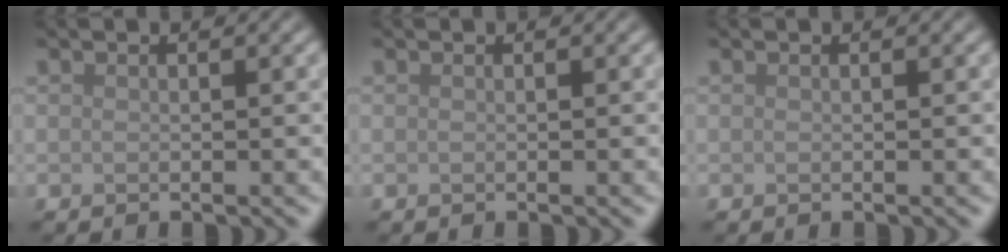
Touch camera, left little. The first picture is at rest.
{"total": 0.0}
{"total": 0.0}